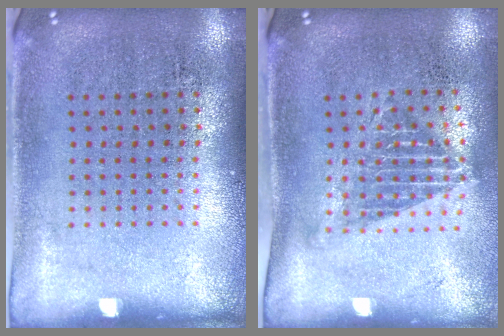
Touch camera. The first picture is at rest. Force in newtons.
{"total": 1.3, "press": 1.0, "slide": 0.9}